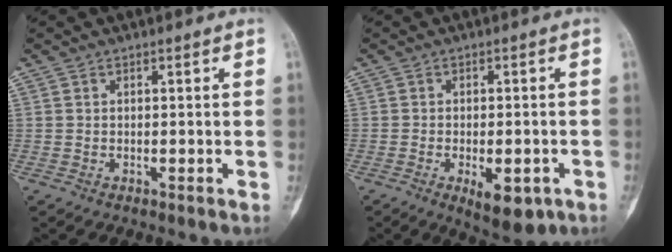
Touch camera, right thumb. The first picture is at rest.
{"total": 1.4, "force": [-0.6, 0.6, 1.1], "torque": [-0.020, 0.005, -0.006]}